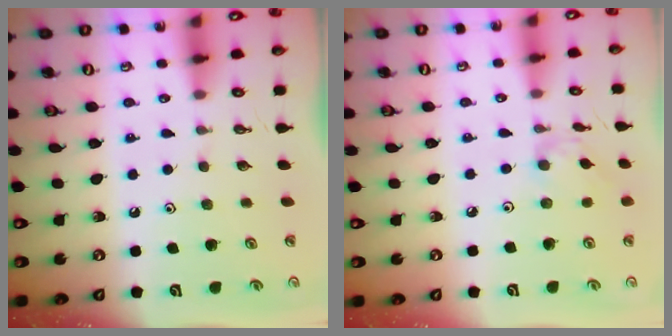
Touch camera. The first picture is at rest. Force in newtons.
{"total": 2.7, "press": 2.6, "slide": 0.3}